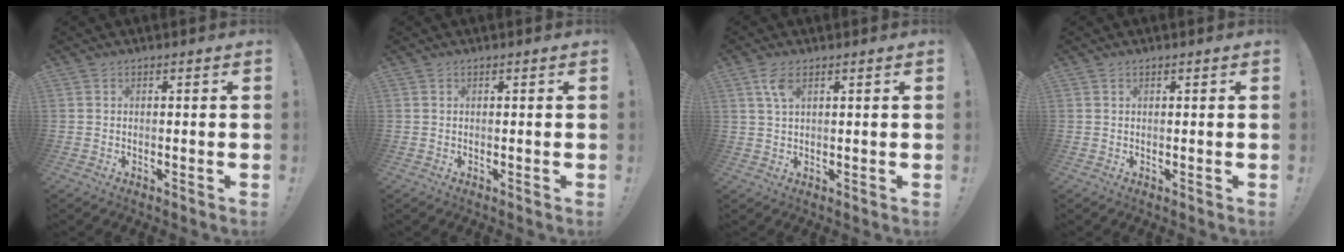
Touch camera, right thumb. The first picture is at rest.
{"total": 0.0}
{"total": 4.7, "force": [2.2, 1.9, 3.6], "torque": [-0.071, 0.000, 0.040]}
{"total": 0.0}